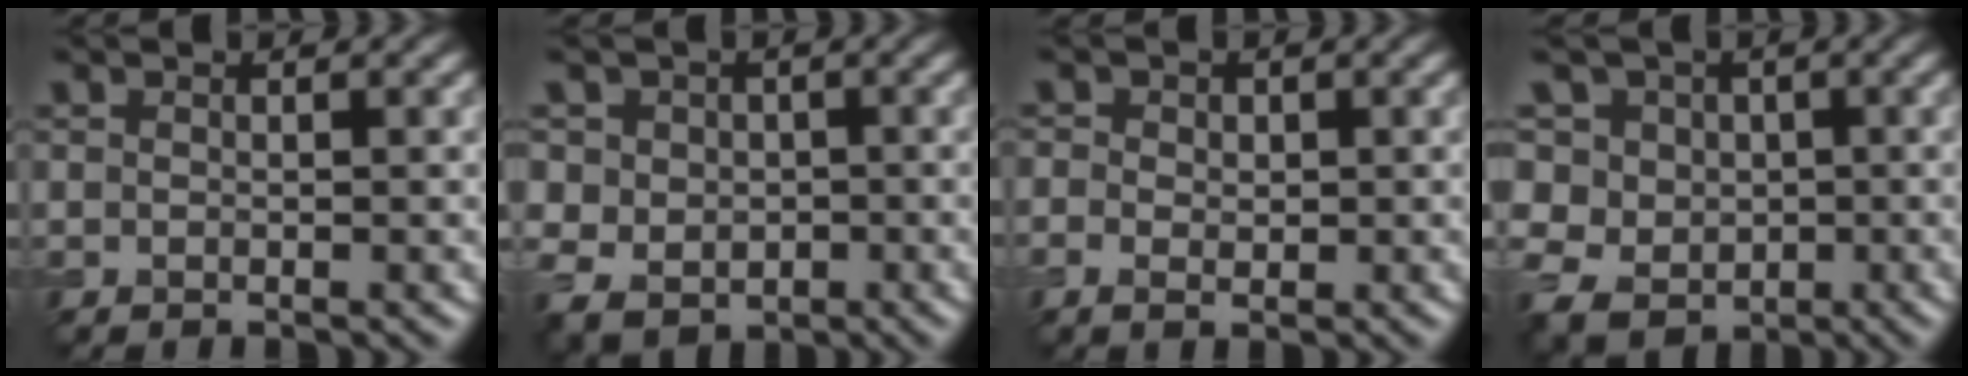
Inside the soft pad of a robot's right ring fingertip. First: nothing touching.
{"total": 5.8, "force": [0.7, 5.3, 2.0], "torque": [-0.045, 0.017, -0.005]}
{"total": 2.2, "force": [0.0, 1.8, 1.2], "torque": [-0.007, 0.006, -0.007]}
{"total": 9.2, "force": [2.1, 8.1, 3.9], "torque": [-0.086, 0.022, 0.005]}